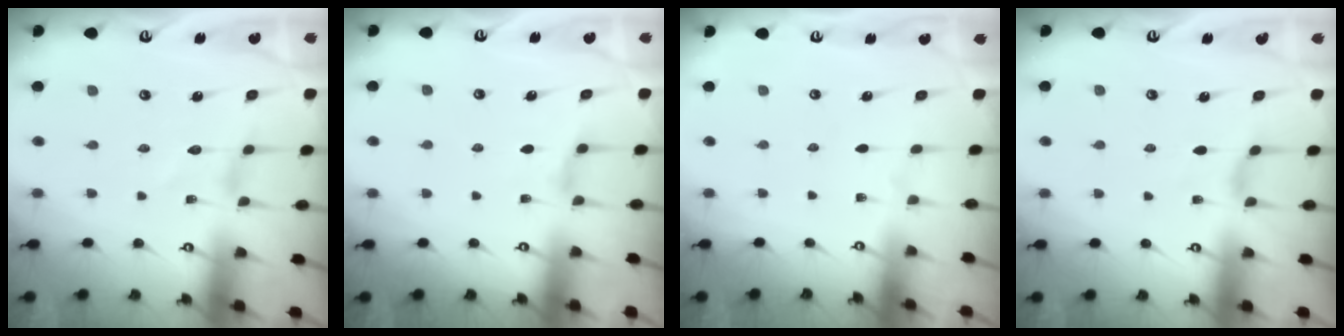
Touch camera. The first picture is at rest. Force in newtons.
{"total": 2.3, "press": 2.3, "slide": 0.4}
{"total": 0.0}
{"total": 2.7, "press": 2.6, "slide": 0.6}